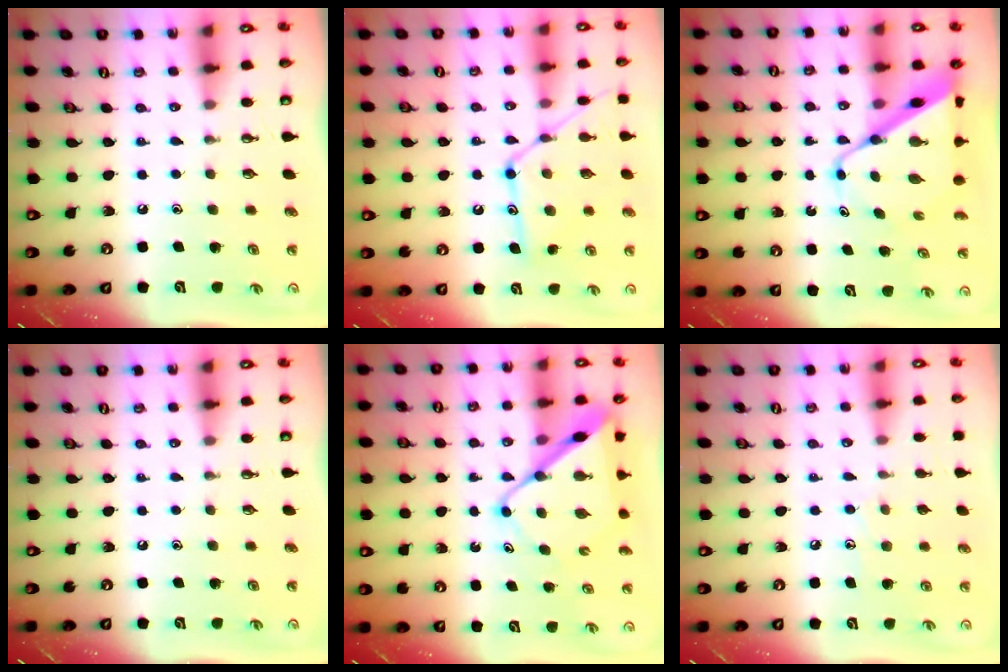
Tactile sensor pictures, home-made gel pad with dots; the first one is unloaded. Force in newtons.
{"total": 14.8, "press": 14.8, "slide": 1.0}
{"total": 11.4, "press": 11.4, "slide": 1.0}
{"total": 0.0}
{"total": 12.5, "press": 12.5, "slide": 1.1}
{"total": 5.2, "press": 5.2, "slide": 0.4}